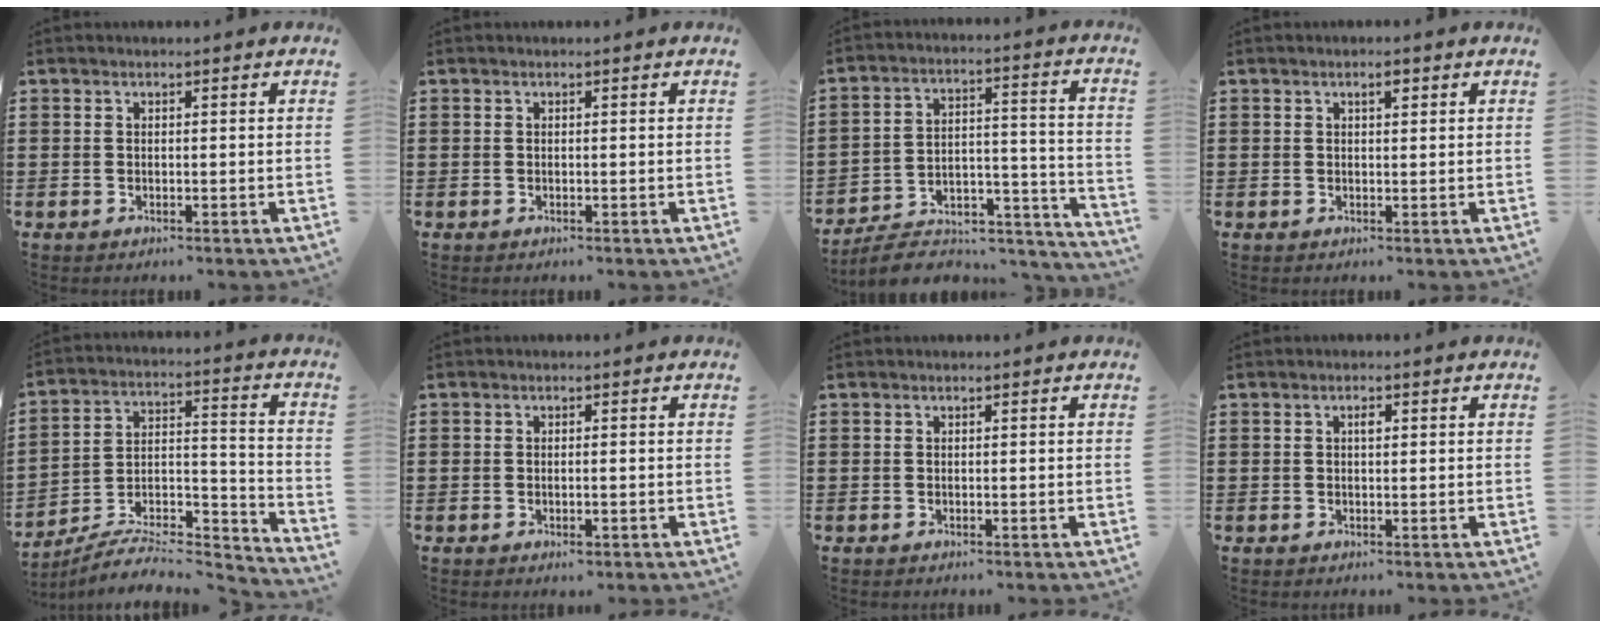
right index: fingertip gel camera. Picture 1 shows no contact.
{"total": 0.0}
{"total": 7.8, "force": [-6.9, 2.3, 2.8], "torque": [-0.040, 0.019, -0.130]}
{"total": 1.6, "force": [0.8, 0.6, 1.3], "torque": [-0.019, 0.002, 0.011]}
{"total": 7.0, "force": [-6.4, 1.7, 2.2], "torque": [-0.032, 0.006, -0.125]}
{"total": 1.2, "force": [-0.4, 0.5, 1.1], "torque": [-0.020, -0.001, -0.007]}
{"total": 0.0}
{"total": 1.2, "force": [0.3, 0.5, 1.0], "torque": [-0.022, 0.003, 0.004]}